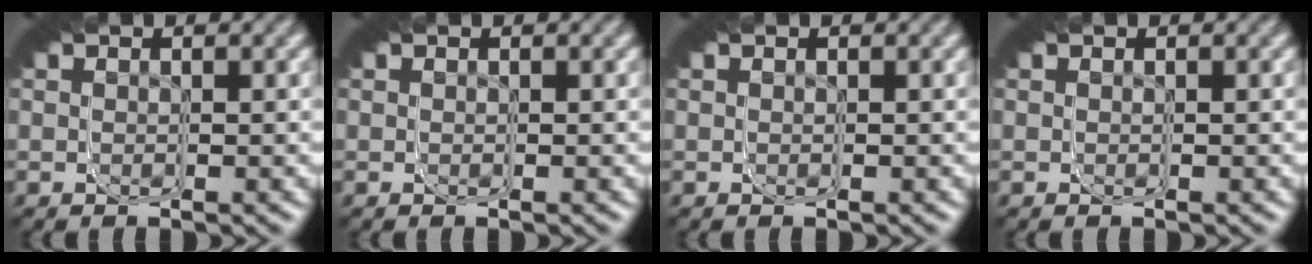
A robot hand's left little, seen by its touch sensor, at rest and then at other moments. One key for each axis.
{"total": 0.0}
{"total": 0.0}
{"total": 0.0}